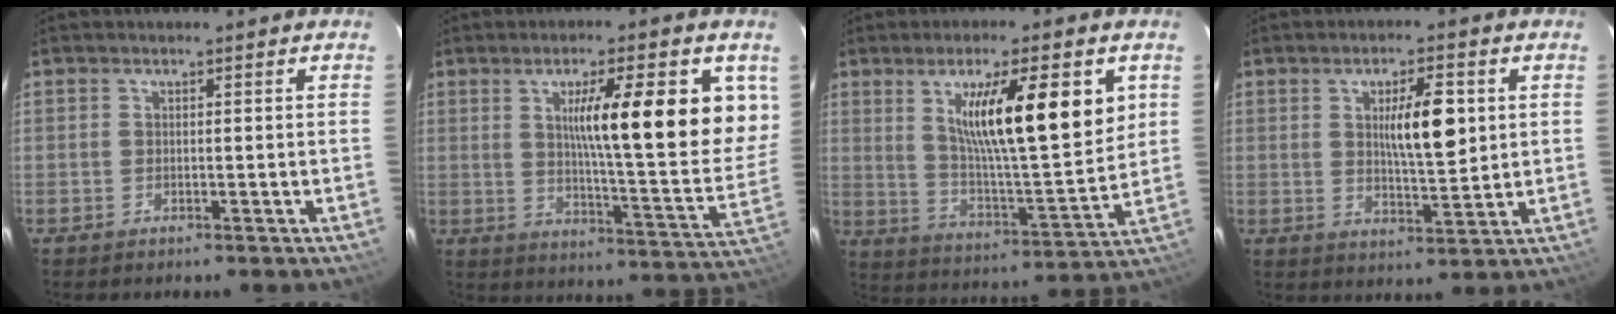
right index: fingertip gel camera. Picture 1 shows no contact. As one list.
[{"total": 19.3, "force": [6.5, 1.9, 18.1], "torque": [-0.244, -0.009, 0.092]}, {"total": 17.5, "force": [6.0, 2.8, 16.2], "torque": [-0.270, -0.004, 0.104]}, {"total": 8.7, "force": [1.8, 2.2, 8.2], "torque": [-0.134, 0.004, 0.036]}]